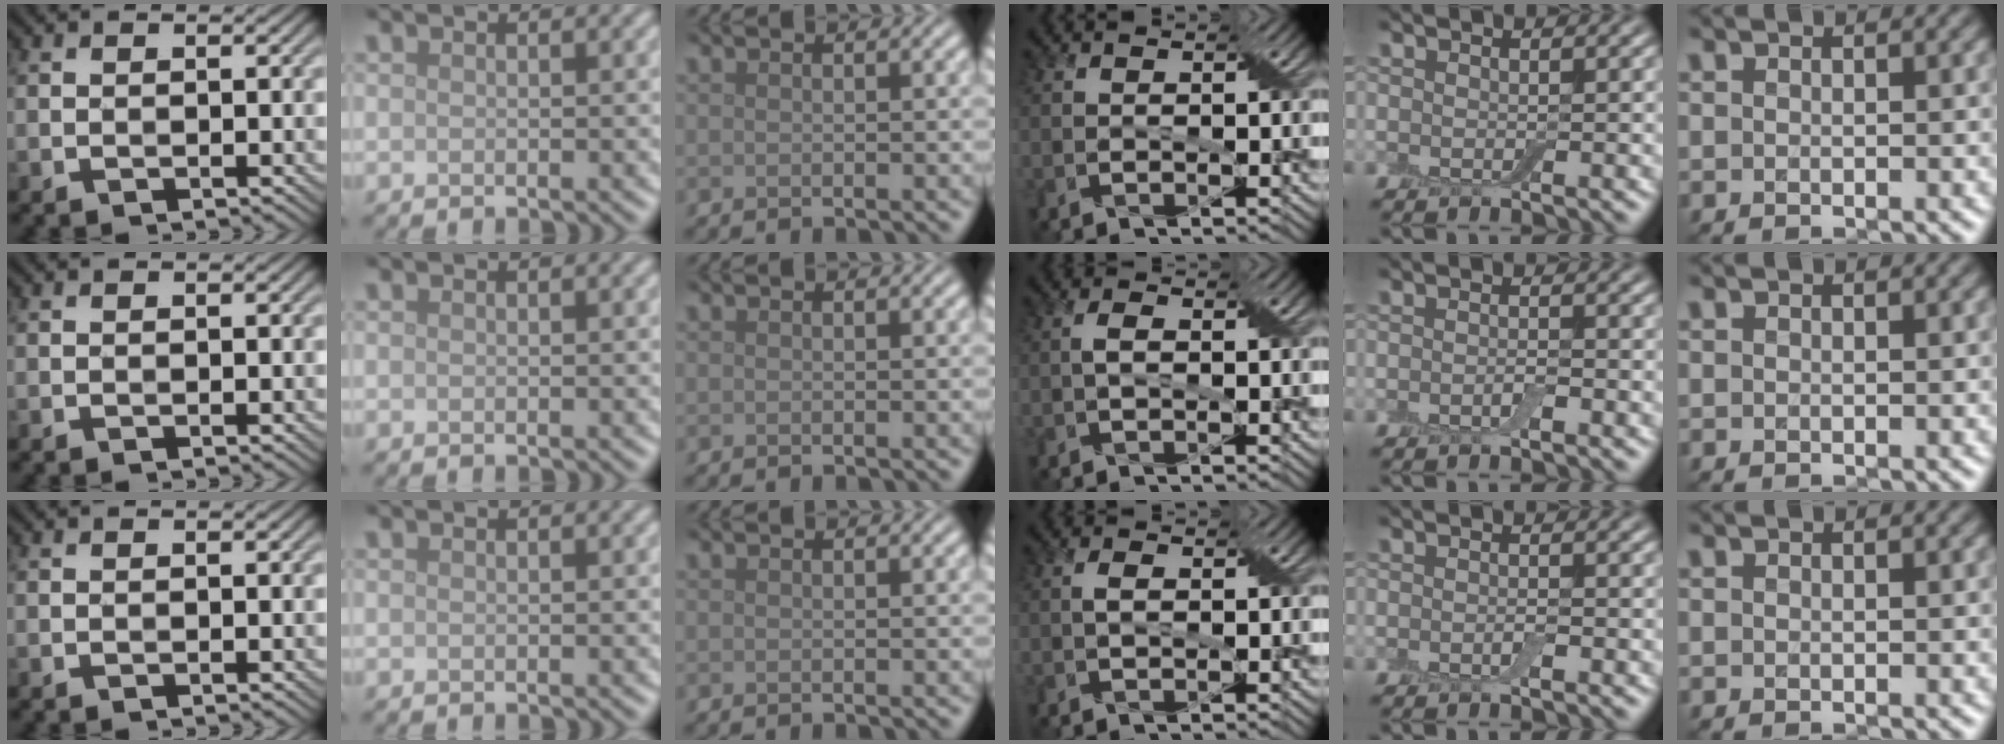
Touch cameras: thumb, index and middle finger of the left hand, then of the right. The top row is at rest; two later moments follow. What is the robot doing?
{"motion": "fold", "object": "bandage"}